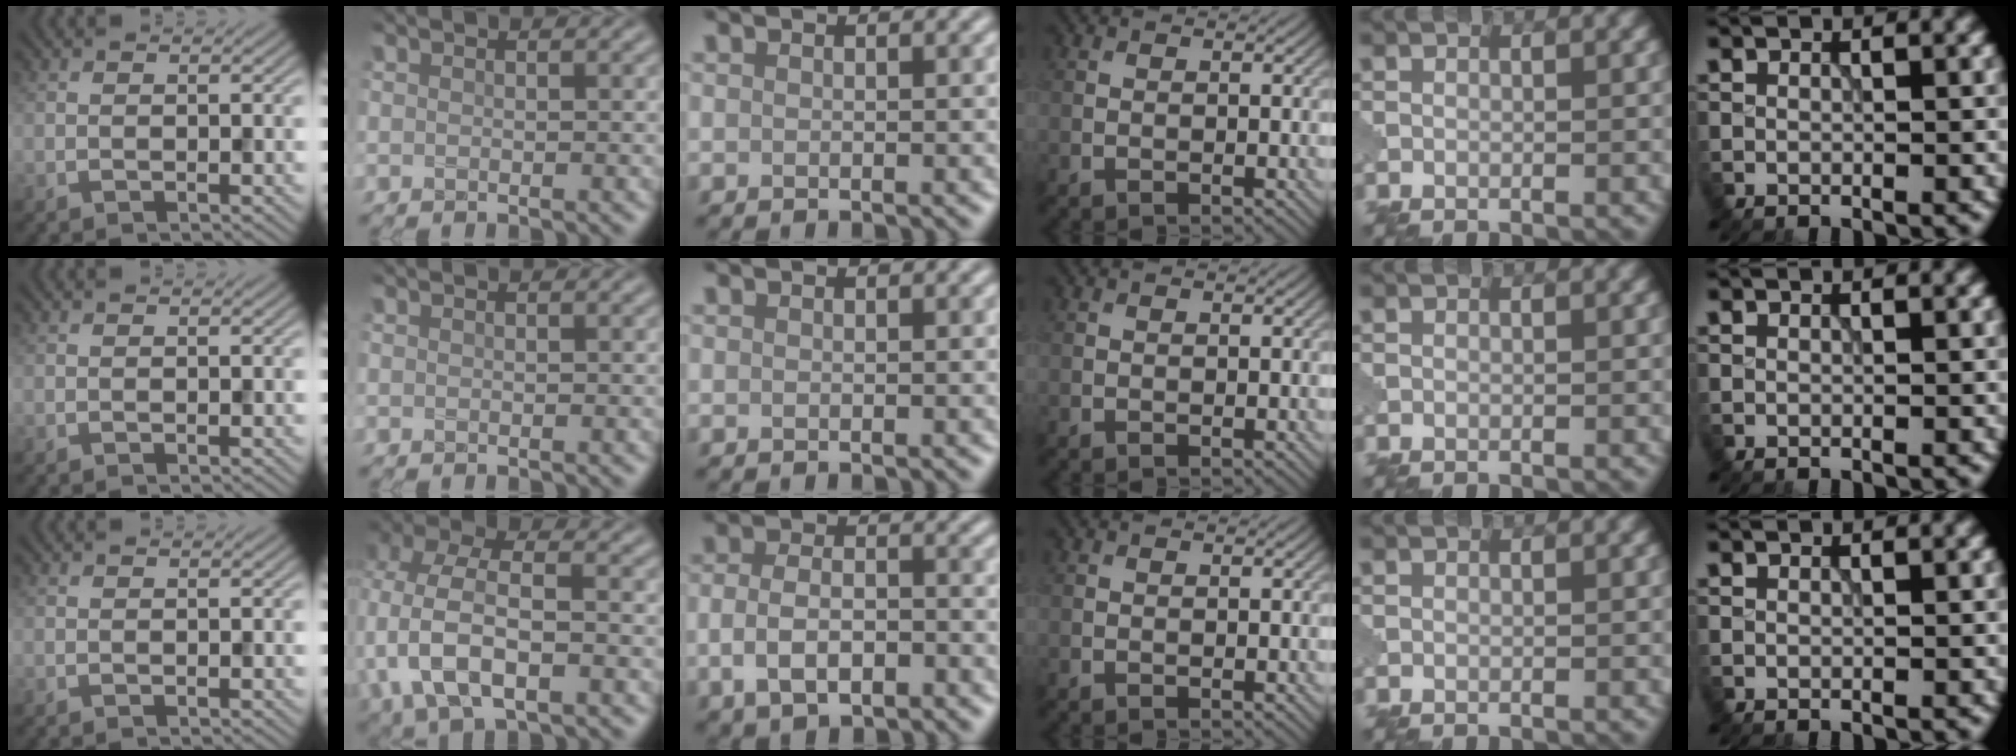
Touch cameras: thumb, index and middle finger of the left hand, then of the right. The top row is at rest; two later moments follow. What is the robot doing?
{"motion": "extract", "object": "pin"}